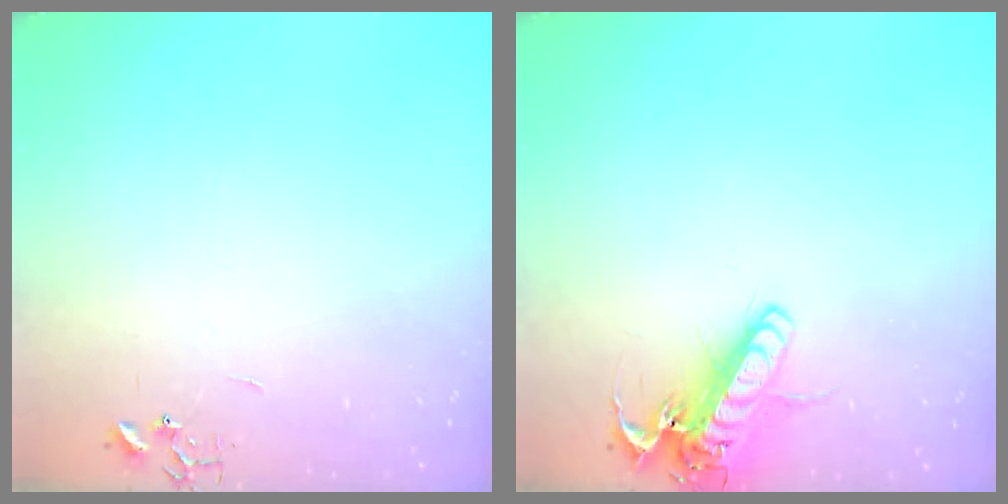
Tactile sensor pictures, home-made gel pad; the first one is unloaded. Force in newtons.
{"total": 16.2, "press": 16.0, "slide": 2.5}